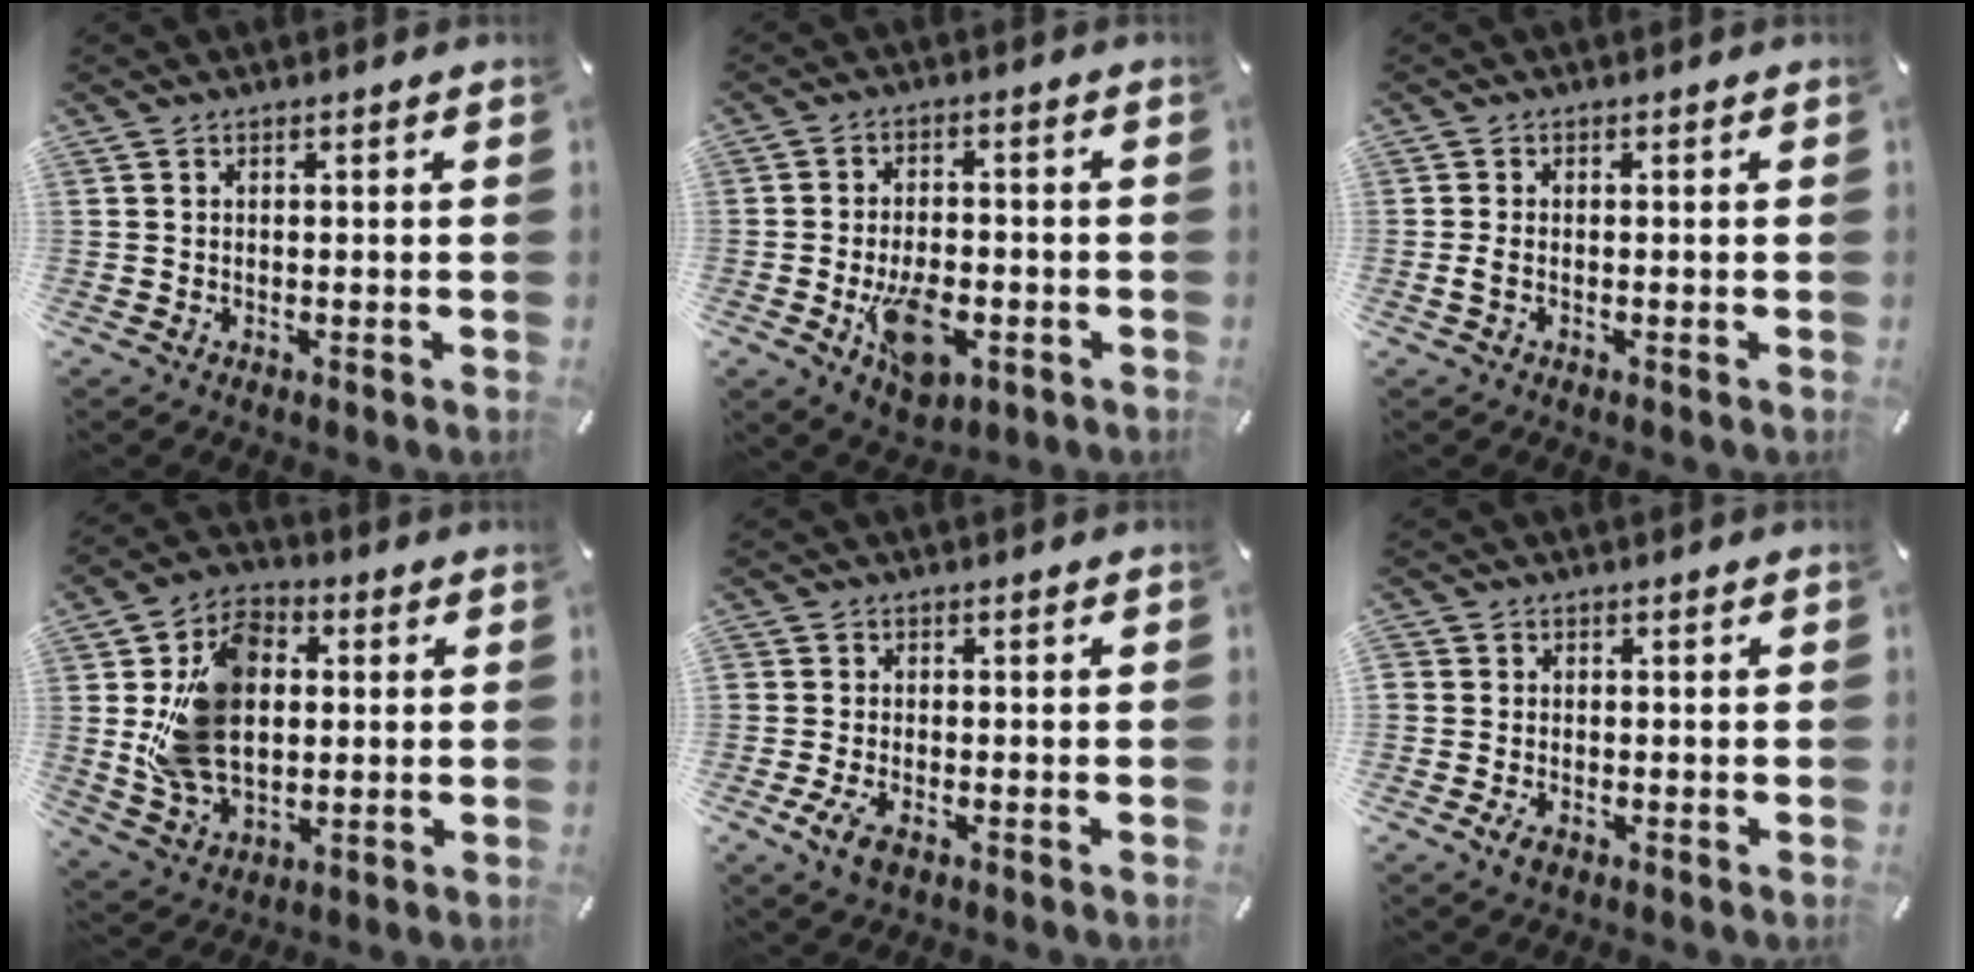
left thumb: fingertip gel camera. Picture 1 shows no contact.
{"total": 10.2, "force": [-3.5, 5.7, 7.7], "torque": [-0.147, 0.003, -0.056]}
{"total": 1.7, "force": [-0.4, 0.7, 1.5], "torque": [-0.029, 0.001, -0.007]}
{"total": 16.0, "force": [1.1, 11.9, 10.6], "torque": [-0.238, 0.015, 0.023]}
{"total": 4.5, "force": [-2.3, 2.7, 2.8], "torque": [-0.069, 0.004, -0.047]}
{"total": 2.7, "force": [-1.3, 2.1, 1.2], "torque": [-0.026, 0.005, -0.027]}